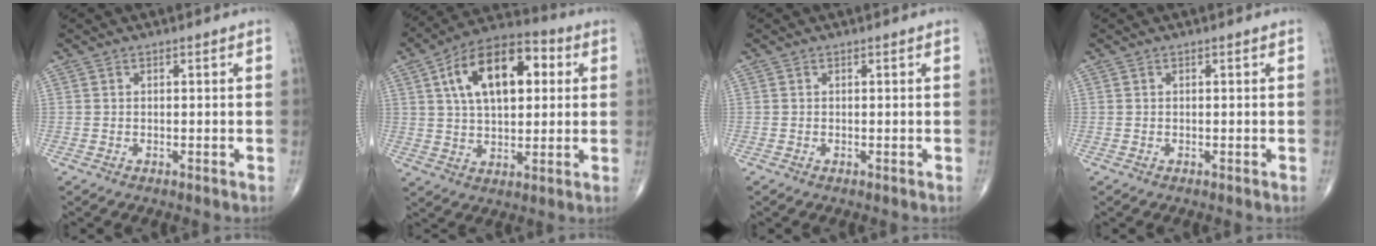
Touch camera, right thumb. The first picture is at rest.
{"total": 17.5, "force": [4.9, 9.4, 13.9], "torque": [-0.209, 0.015, 0.073]}
{"total": 0.0}
{"total": 0.0}